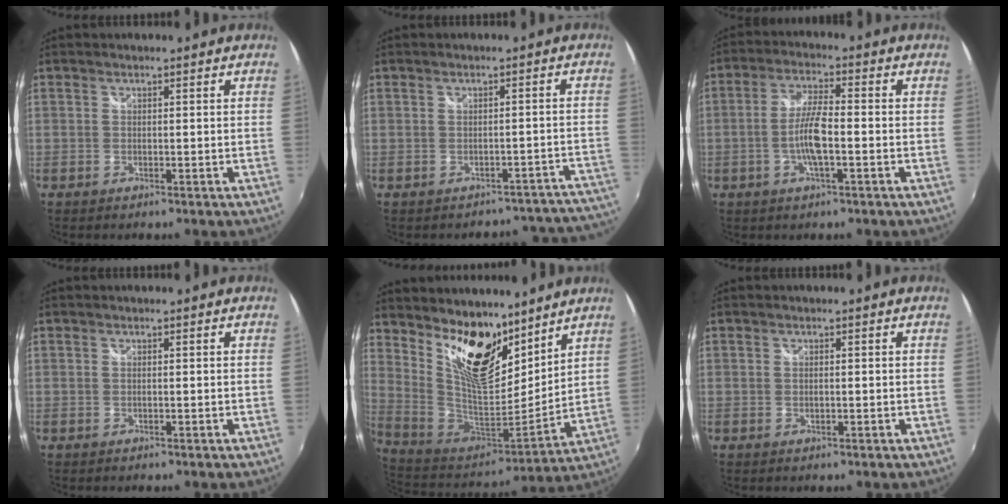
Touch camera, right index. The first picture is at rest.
{"total": 12.7, "force": [-12.0, 3.9, 0.6], "torque": [0.030, 0.050, -0.132]}
{"total": 6.7, "force": [-1.8, 1.3, 6.3], "torque": [-0.125, 0.001, -0.036]}
{"total": 0.0}
{"total": 17.9, "force": [11.3, 8.0, 11.4], "torque": [-0.217, -0.002, 0.214]}
{"total": 0.5, "force": [0.0, 0.3, 0.5], "torque": [-0.011, -0.002, -0.002]}